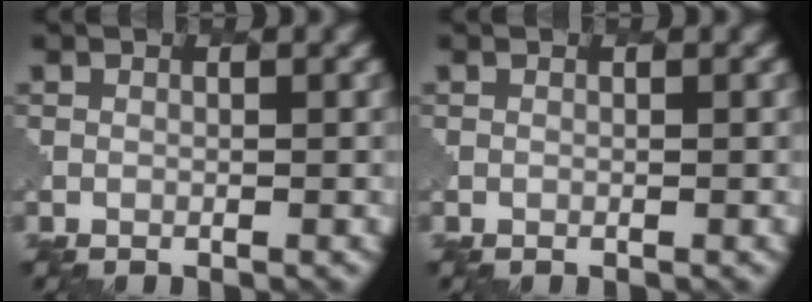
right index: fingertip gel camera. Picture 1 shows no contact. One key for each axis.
{"total": 0.0}